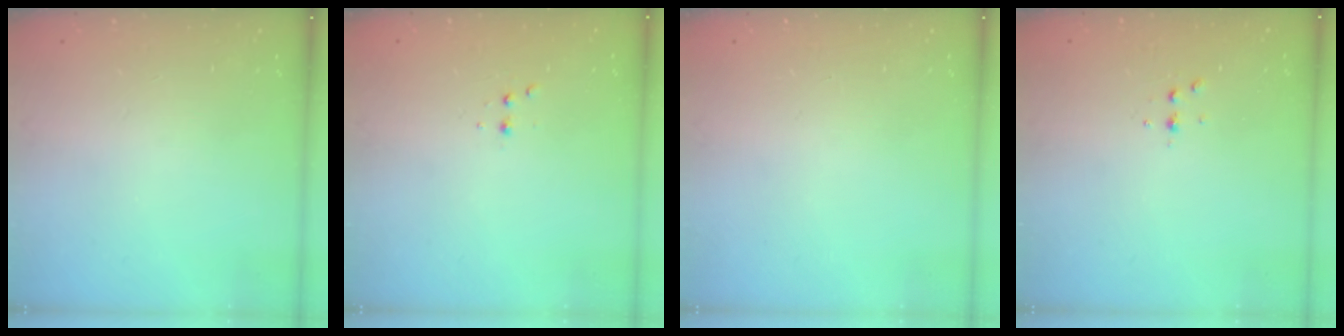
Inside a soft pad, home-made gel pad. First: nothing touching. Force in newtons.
{"total": 2.5, "press": 2.4, "slide": 0.5}
{"total": 0.0}
{"total": 3.5, "press": 3.5, "slide": 0.5}